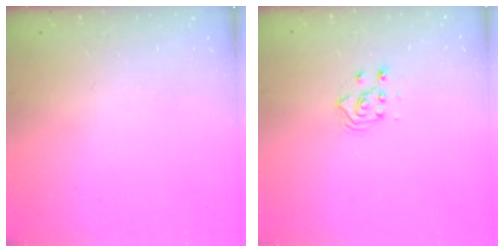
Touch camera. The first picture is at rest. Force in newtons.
{"total": 4.6, "press": 4.5, "slide": 0.6}